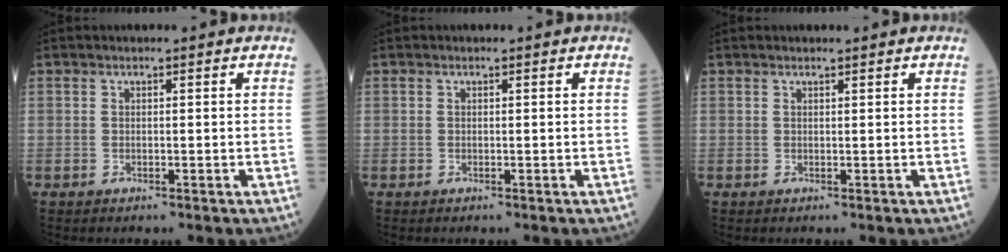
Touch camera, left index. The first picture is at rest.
{"total": 0.0}
{"total": 0.9, "force": [0.8, 0.0, 0.4], "torque": [-0.009, 0.007, 0.015]}